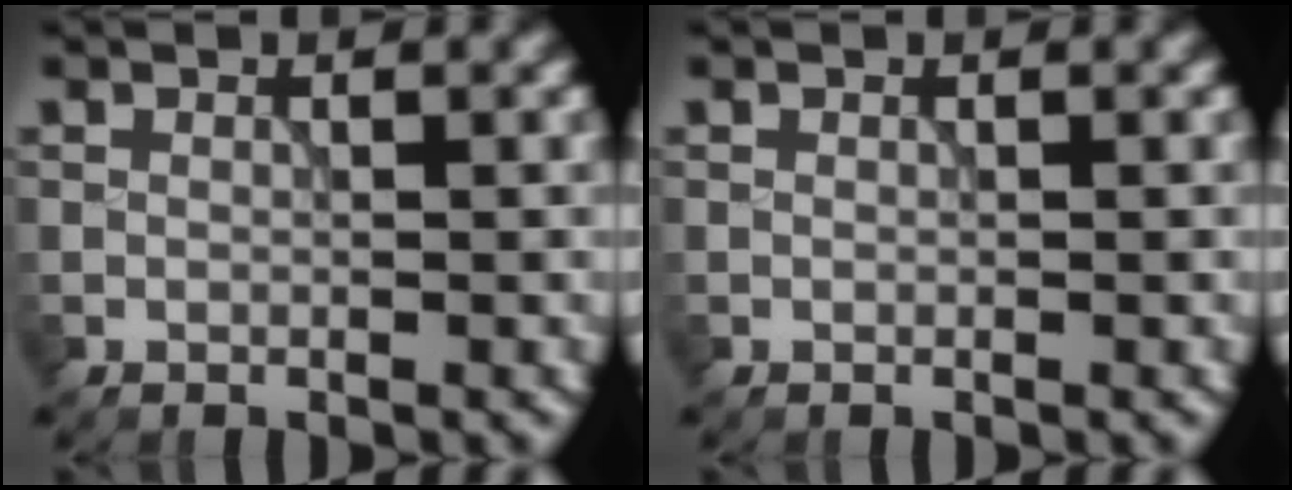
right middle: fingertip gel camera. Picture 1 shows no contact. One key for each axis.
{"total": 0.0}